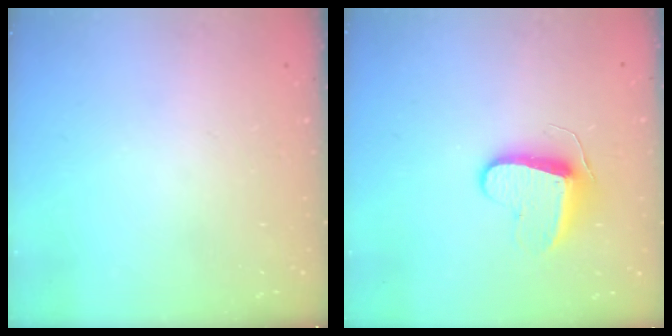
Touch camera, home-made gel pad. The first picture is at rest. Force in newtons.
{"total": 9.0, "press": 9.0, "slide": 0.3}